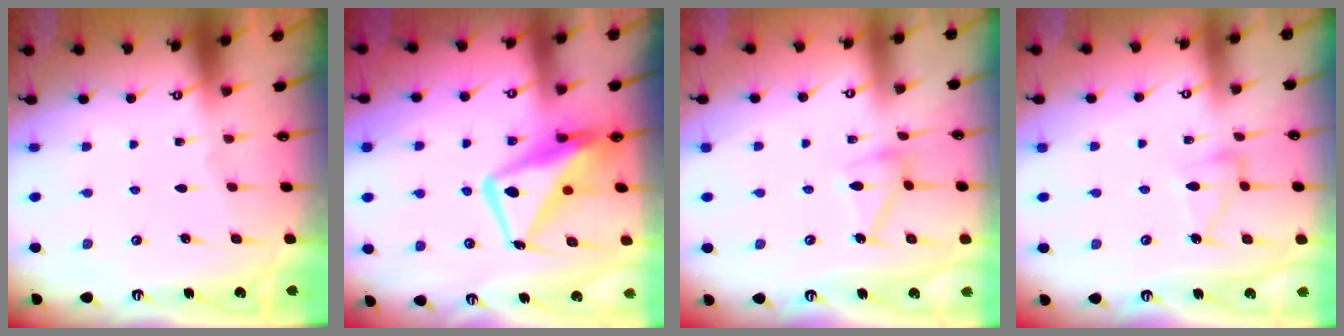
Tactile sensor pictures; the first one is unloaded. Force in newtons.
{"total": 14.2, "press": 14.1, "slide": 1.5}
{"total": 11.5, "press": 11.4, "slide": 0.4}
{"total": 6.1, "press": 6.1, "slide": 0.4}